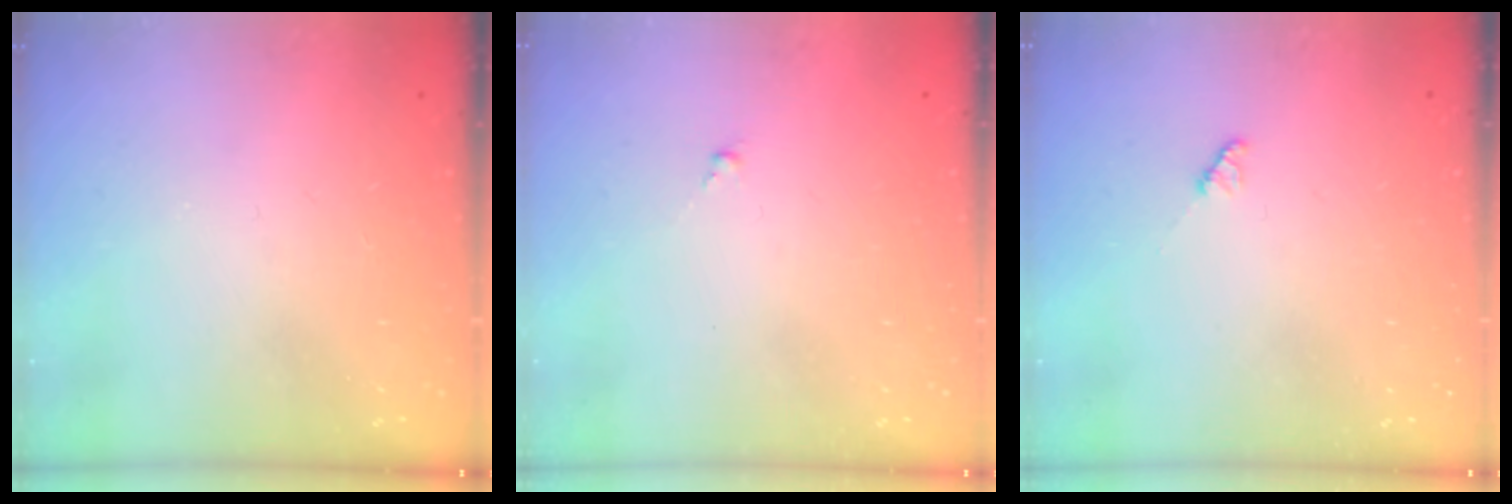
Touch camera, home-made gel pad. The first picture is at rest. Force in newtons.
{"total": 0.5, "press": 0.4, "slide": 0.4}
{"total": 2.2, "press": 2.2, "slide": 0.3}